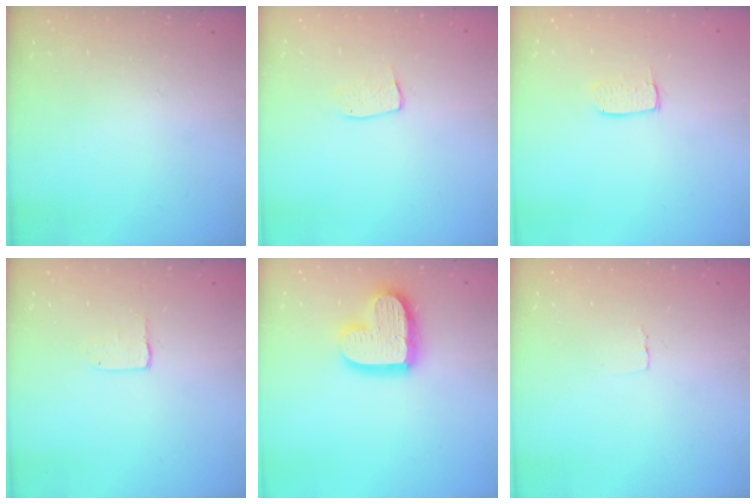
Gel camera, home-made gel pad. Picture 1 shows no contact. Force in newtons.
{"total": 5.9, "press": 5.9, "slide": 0.3}
{"total": 5.2, "press": 5.1, "slide": 0.5}
{"total": 3.2, "press": 3.2, "slide": 0.2}
{"total": 15.6, "press": 15.5, "slide": 1.3}
{"total": 2.6, "press": 2.6, "slide": 0.1}